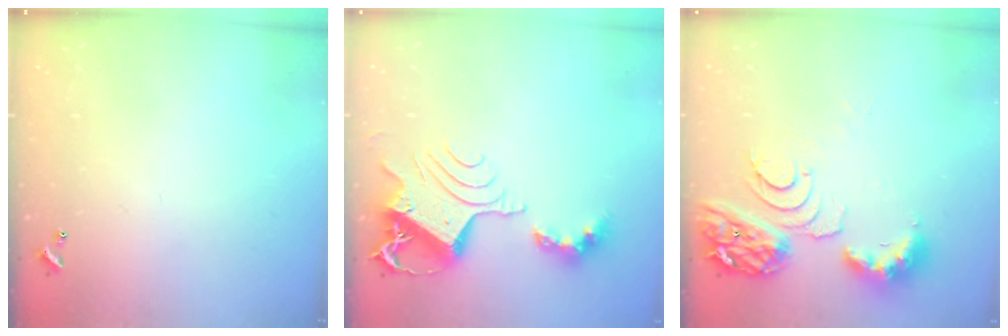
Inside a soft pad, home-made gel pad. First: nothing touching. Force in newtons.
{"total": 10.9, "press": 10.9, "slide": 1.2}
{"total": 10.1, "press": 10.0, "slide": 1.2}